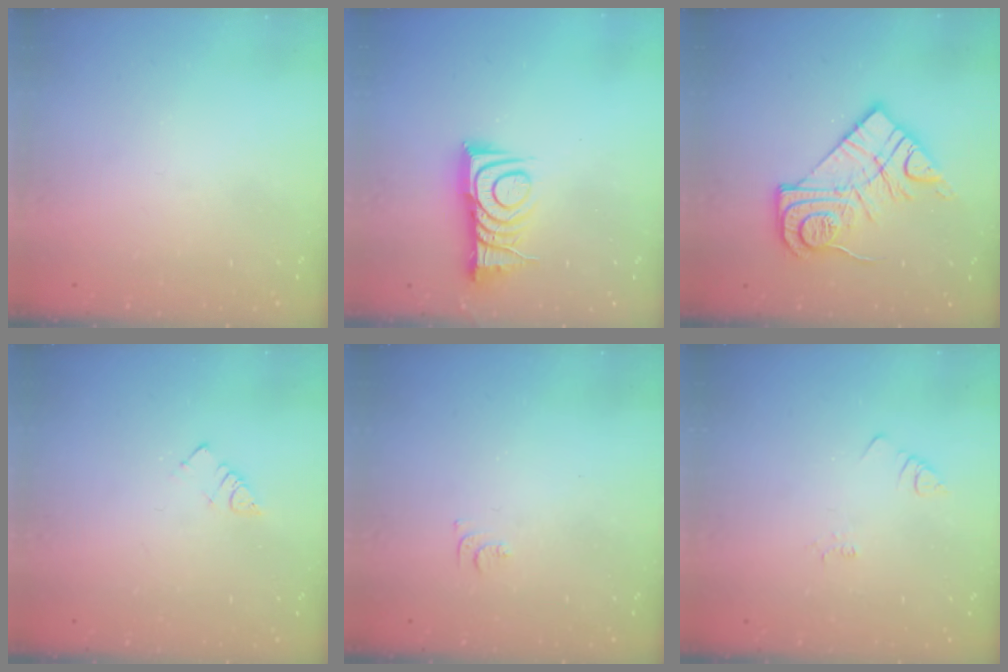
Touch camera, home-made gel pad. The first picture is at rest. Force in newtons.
{"total": 10.1, "press": 10.1, "slide": 0.3}
{"total": 14.3, "press": 14.3, "slide": 1.0}
{"total": 2.7, "press": 2.7, "slide": 0.4}
{"total": 6.5, "press": 6.5, "slide": 0.9}
{"total": 1.9, "press": 1.9, "slide": 0.2}